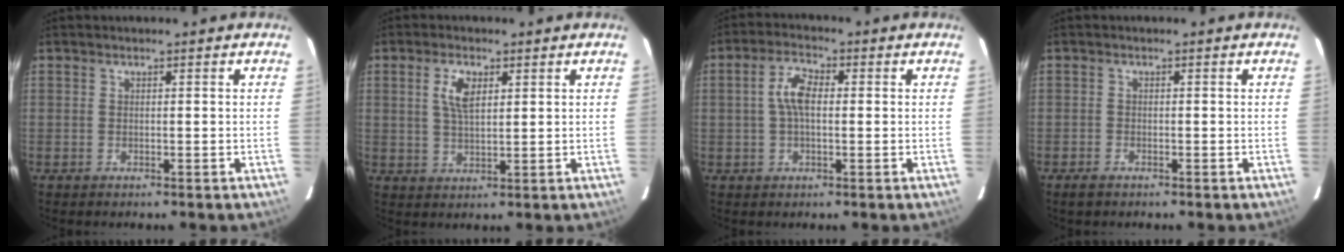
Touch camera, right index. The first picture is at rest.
{"total": 5.4, "force": [1.7, 3.2, 4.1], "torque": [-0.071, 0.011, 0.034]}
{"total": 5.2, "force": [0.3, 2.5, 4.6], "torque": [-0.092, 0.014, 0.005]}
{"total": 1.6, "force": [-1.2, 0.7, 0.7], "torque": [-0.015, -0.003, -0.024]}